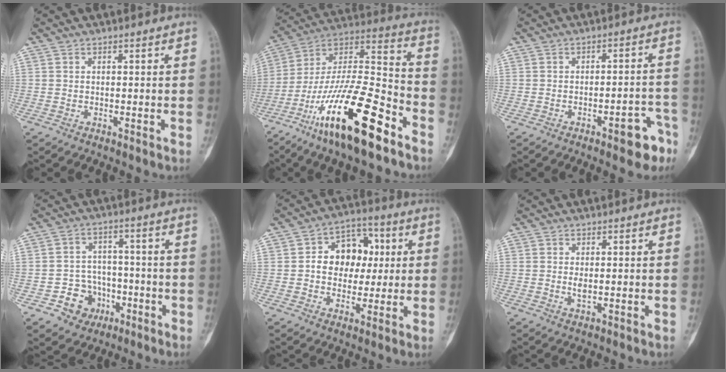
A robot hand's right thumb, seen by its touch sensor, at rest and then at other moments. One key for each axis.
{"total": 24.6, "fx": -14.0, "fy": 6.4, "fz": 19.2, "tx": -0.370, "ty": 0.067, "tz": -0.247}
{"total": 6.8, "fx": -4.0, "fy": 2.5, "fz": 4.9, "tx": -0.043, "ty": 0.037, "tz": -0.045}
{"total": 8.1, "fx": -3.4, "fy": 7.0, "fz": 2.2, "tx": 0.006, "ty": 0.032, "tz": -0.047}
{"total": 11.7, "fx": 1.4, "fy": 8.9, "fz": 7.5, "tx": -0.060, "ty": 0.017, "tz": 0.017}
{"total": 1.4, "fx": 0.1, "fy": 0.7, "fz": 1.3, "tx": -0.021, "ty": -0.004, "tz": 0.003}